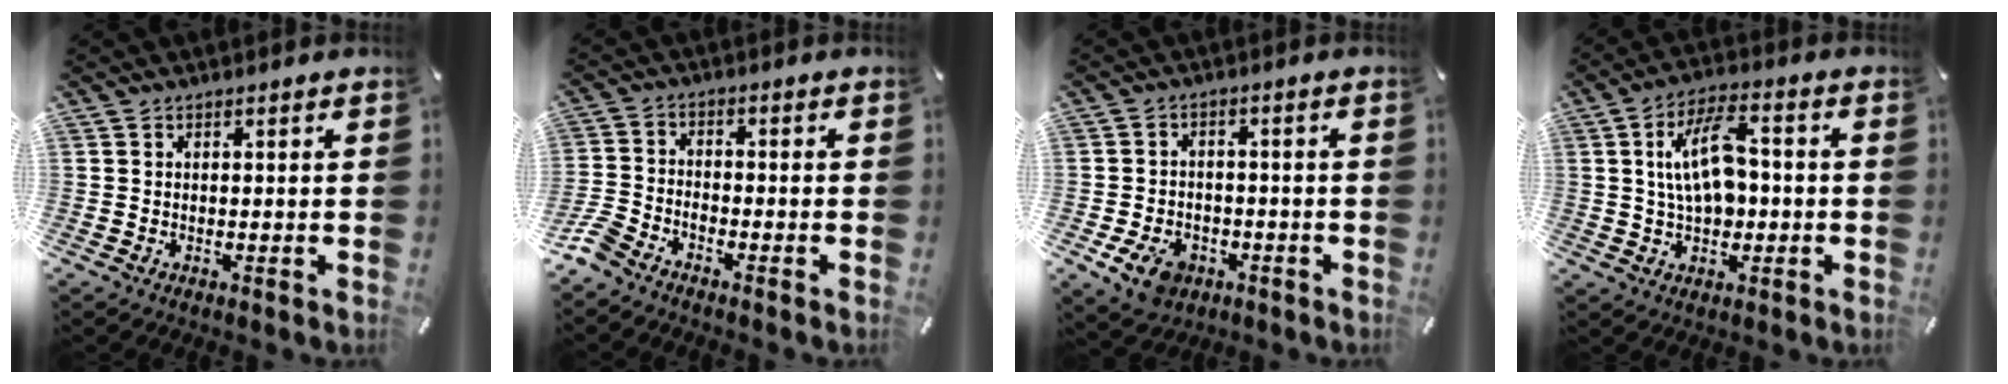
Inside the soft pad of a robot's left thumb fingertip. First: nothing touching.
{"total": 5.7, "force": [-4.8, 2.0, 2.2], "torque": [-0.071, 0.006, -0.100]}
{"total": 7.0, "force": [-3.4, 5.1, 3.5], "torque": [-0.077, 0.016, -0.062]}
{"total": 12.2, "force": [0.8, 6.7, 10.1], "torque": [-0.200, 0.008, 0.013]}